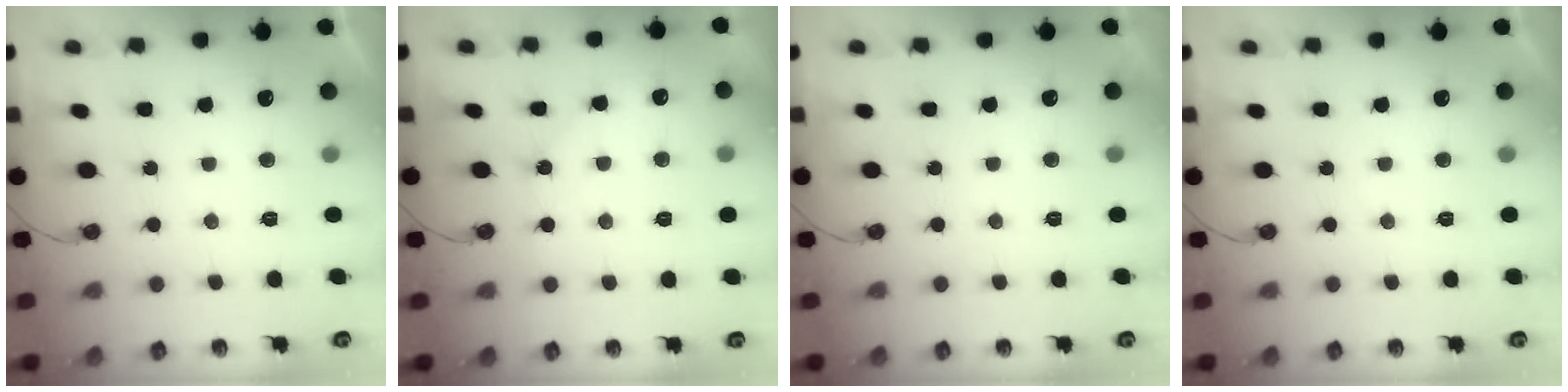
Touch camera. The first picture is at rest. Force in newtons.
{"total": 4.1, "press": 4.1, "slide": 0.5}
{"total": 0.0}
{"total": 0.0}